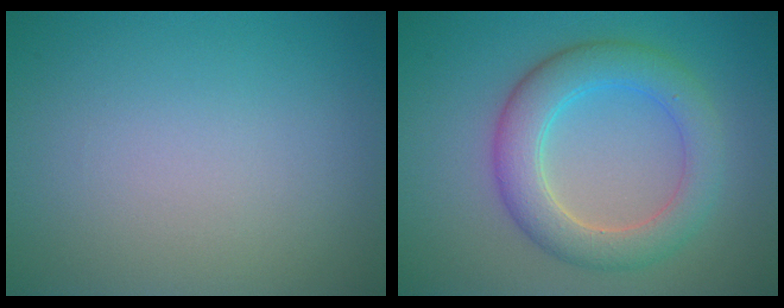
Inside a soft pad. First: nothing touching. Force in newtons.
{"total": 5.4, "press": 5.4, "slide": 0.1}